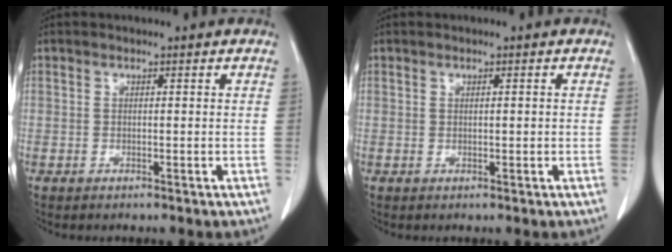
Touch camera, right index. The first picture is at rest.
{"total": 0.9, "force": [0.0, 0.3, 0.9], "torque": [-0.014, -0.001, 0.001]}